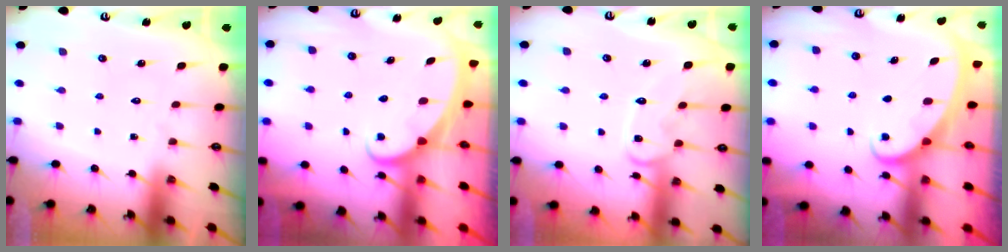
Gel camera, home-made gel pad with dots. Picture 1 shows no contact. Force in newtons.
{"total": 2.0, "press": 2.0, "slide": 0.1}
{"total": 11.1, "press": 11.1, "slide": 0.8}
{"total": 2.2, "press": 2.2, "slide": 0.4}